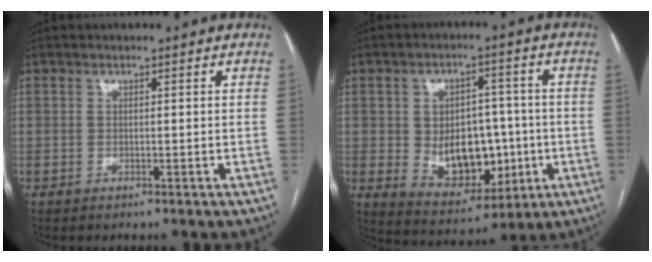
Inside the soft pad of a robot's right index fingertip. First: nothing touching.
{"total": 12.4, "force": [-1.3, 8.1, 9.3], "torque": [-0.146, 0.015, 0.001]}